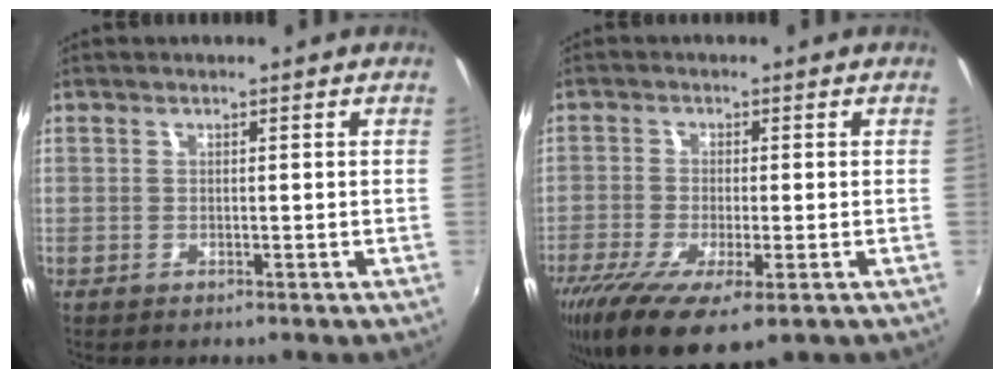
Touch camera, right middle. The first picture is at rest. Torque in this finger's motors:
{"motor_torque": [1.38, -0.76, 0.30, 0.21]}